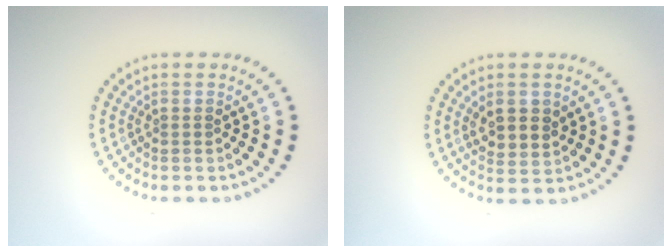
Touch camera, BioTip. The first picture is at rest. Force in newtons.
{"total": 2.7, "press": 2.6, "slide": 1.0}